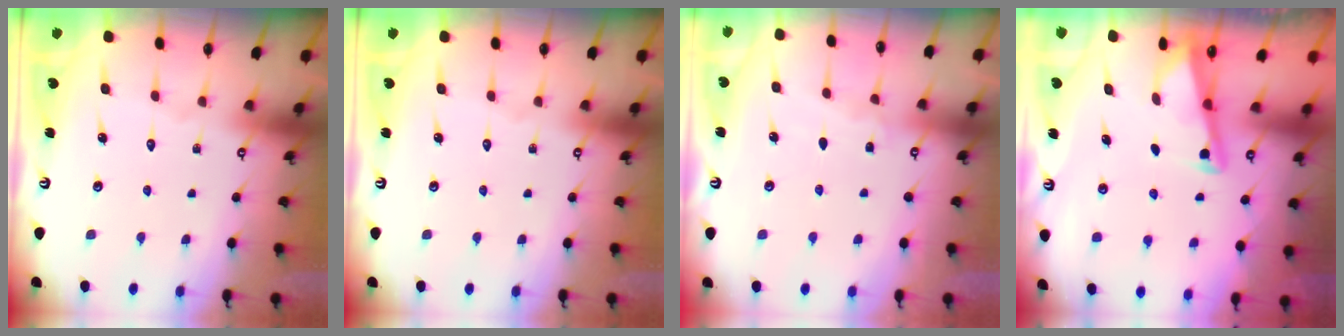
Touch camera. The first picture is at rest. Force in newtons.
{"total": 0.0}
{"total": 3.2, "press": 3.2, "slide": 0.3}
{"total": 2.8, "press": 2.8, "slide": 0.4}